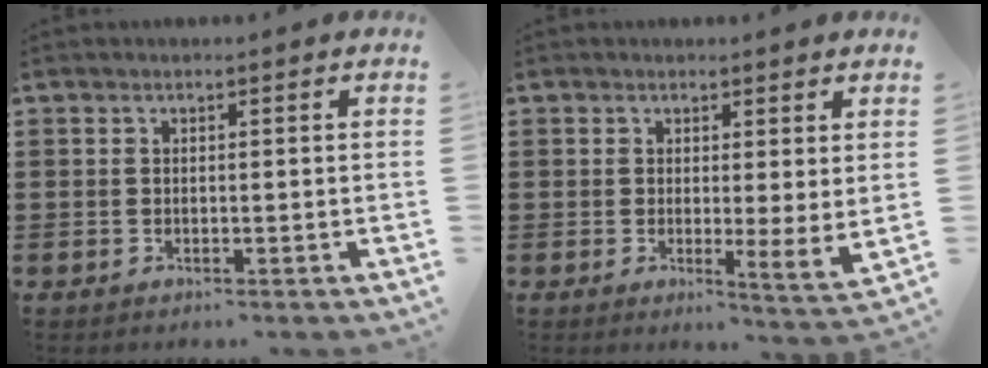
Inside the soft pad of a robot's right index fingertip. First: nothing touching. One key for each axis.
{"total": 3.2, "fx": 1.6, "fy": 0.5, "fz": 2.7, "tx": -0.041, "ty": -0.014, "tz": 0.029}